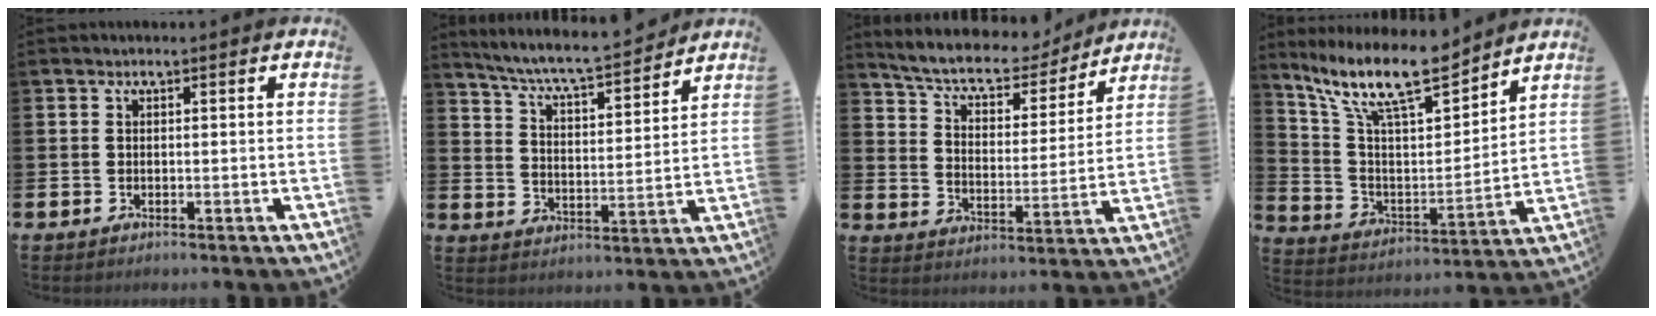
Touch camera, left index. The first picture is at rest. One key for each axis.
{"total": 7.0, "fx": 6.6, "fy": 0.1, "fz": 2.1, "tx": -0.071, "ty": -0.047, "tz": 0.113}
{"total": 7.5, "fx": 6.8, "fy": 2.3, "fz": 2.2, "tx": -0.073, "ty": -0.048, "tz": 0.113}
{"total": 12.8, "fx": 10.6, "fy": 3.1, "fz": 6.5, "tx": -0.152, "ty": -0.061, "tz": 0.185}